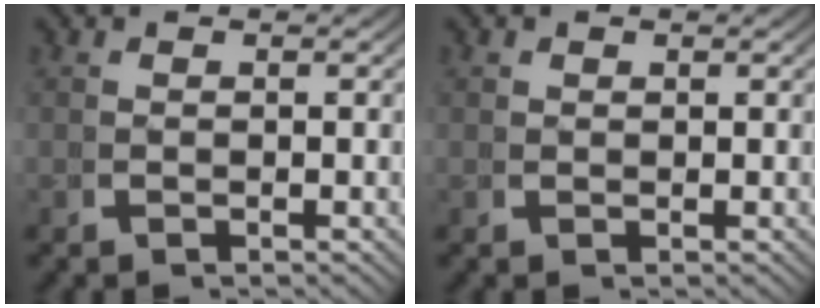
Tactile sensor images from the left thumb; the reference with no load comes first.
{"total": 0.8, "force": [0.6, 0.5, 0.1], "torque": [-0.004, -0.006, 0.017]}